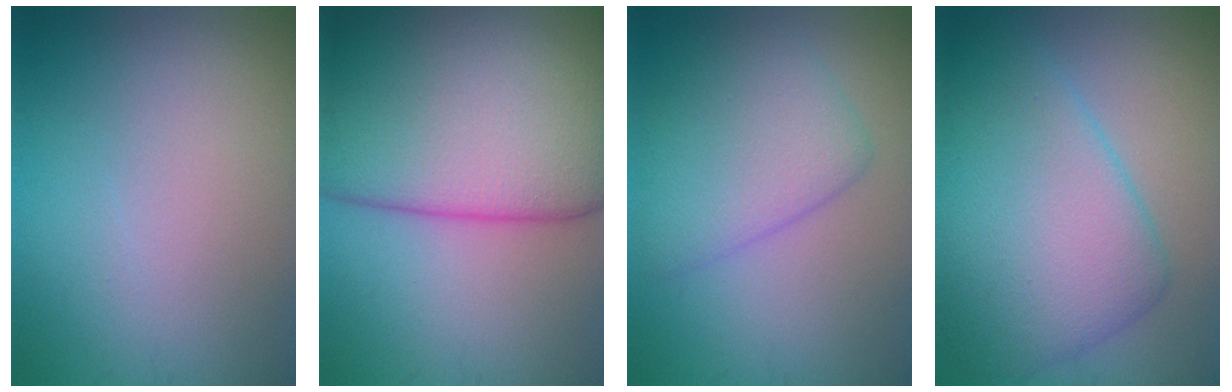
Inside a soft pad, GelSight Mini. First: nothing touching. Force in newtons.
{"total": 17.0, "press": 17.0, "slide": 0.5}
{"total": 4.9, "press": 4.9, "slide": 0.3}
{"total": 9.3, "press": 9.3, "slide": 0.3}